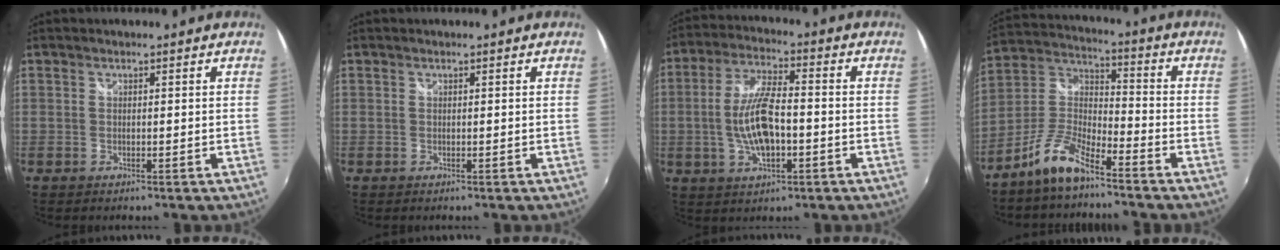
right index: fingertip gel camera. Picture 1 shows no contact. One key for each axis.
{"total": 0.0}
{"total": 10.9, "fx": -2.1, "fy": 4.0, "fz": 9.9, "tx": -0.199, "ty": 0.003, "tz": -0.036}
{"total": 9.9, "fx": -7.3, "fy": 2.8, "fz": 6.1, "tx": -0.148, "ty": 0.019, "tz": -0.146}